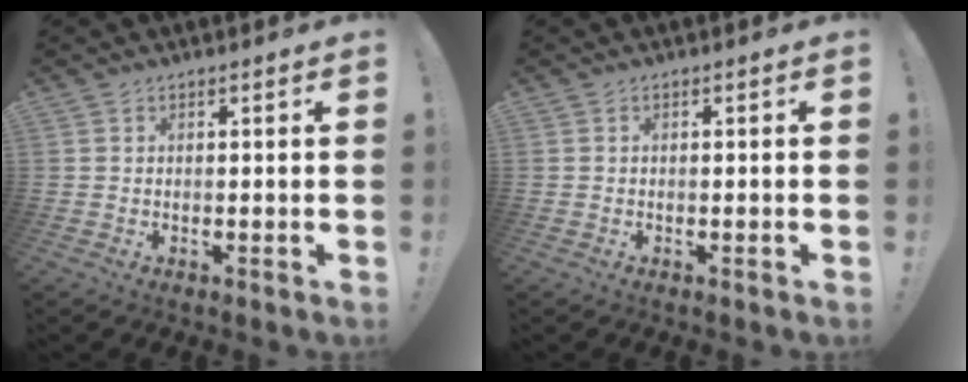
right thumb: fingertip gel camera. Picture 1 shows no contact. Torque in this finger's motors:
{"motor_torque": [0.31, -0.05, -0.03, 0.01, 0.00]}